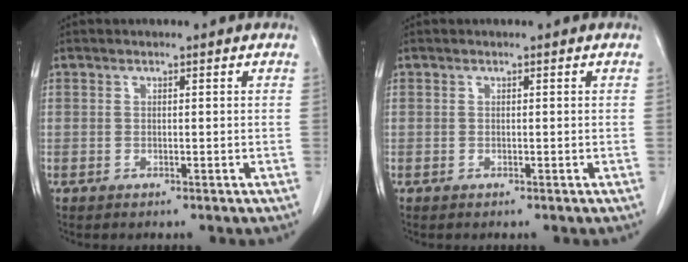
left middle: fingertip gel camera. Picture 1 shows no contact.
{"total": 0.0}